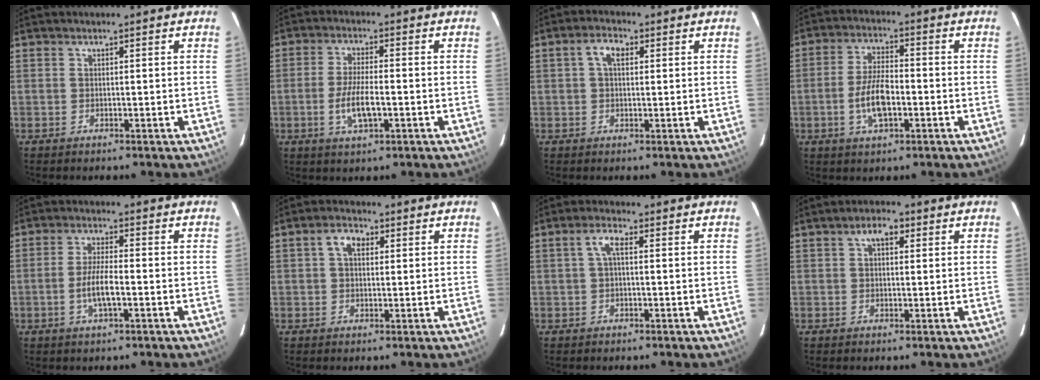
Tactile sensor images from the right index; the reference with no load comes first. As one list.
[{"total": 6.7, "force": [-2.0, 2.1, 6.0], "torque": [-0.123, -0.007, -0.035]}, {"total": 3.4, "force": [0.9, 2.0, 2.7], "torque": [-0.049, 0.012, 0.016]}, {"total": 8.1, "force": [-2.4, 3.3, 7.0], "torque": [-0.141, 0.002, -0.044]}, {"total": 5.6, "force": [-1.8, 1.2, 5.1], "torque": [-0.103, -0.003, -0.034]}, {"total": 3.8, "force": [1.0, 2.6, 2.6], "torque": [-0.046, 0.015, 0.018]}, {"total": 2.8, "force": [0.3, 1.0, 2.6], "torque": [-0.054, 0.010, 0.006]}, {"total": 3.5, "force": [1.2, 2.0, 2.6], "torque": [-0.040, 0.014, 0.020]}]